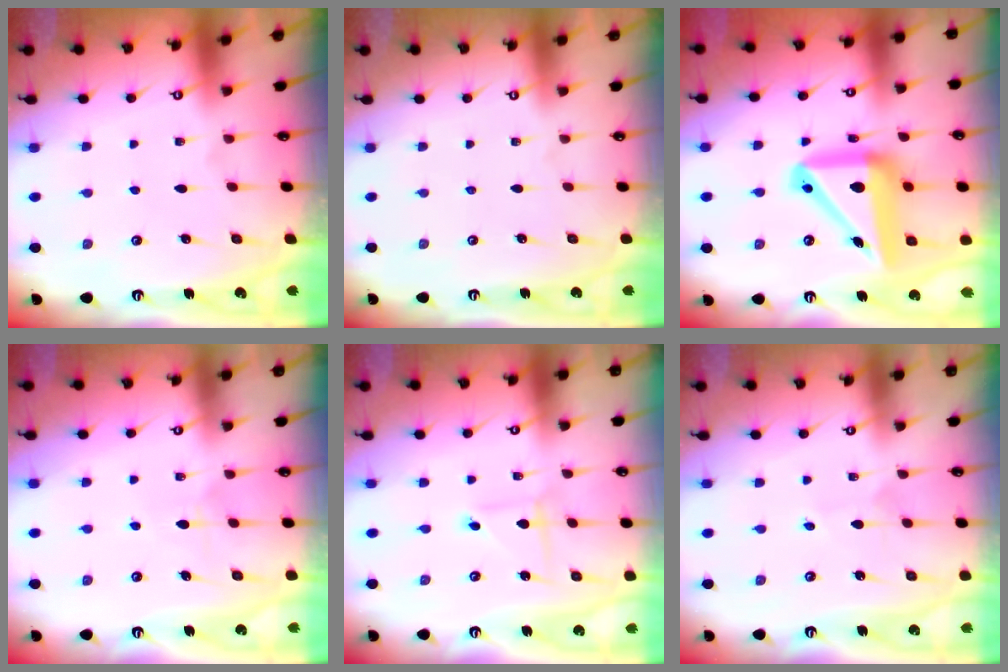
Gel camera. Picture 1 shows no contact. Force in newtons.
{"total": 0.0}
{"total": 18.7, "press": 18.5, "slide": 2.9}
{"total": 5.2, "press": 5.2, "slide": 0.5}
{"total": 1.4, "press": 1.3, "slide": 0.1}
{"total": 2.1, "press": 2.1, "slide": 0.1}